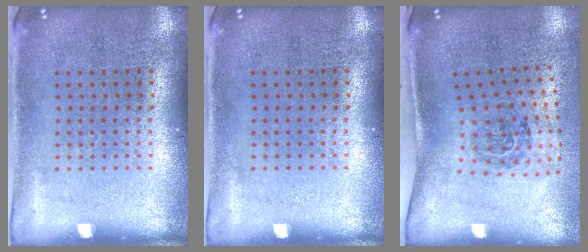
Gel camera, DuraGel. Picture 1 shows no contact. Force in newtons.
{"total": 0.0}
{"total": 1.8, "press": 1.2, "slide": 1.4}